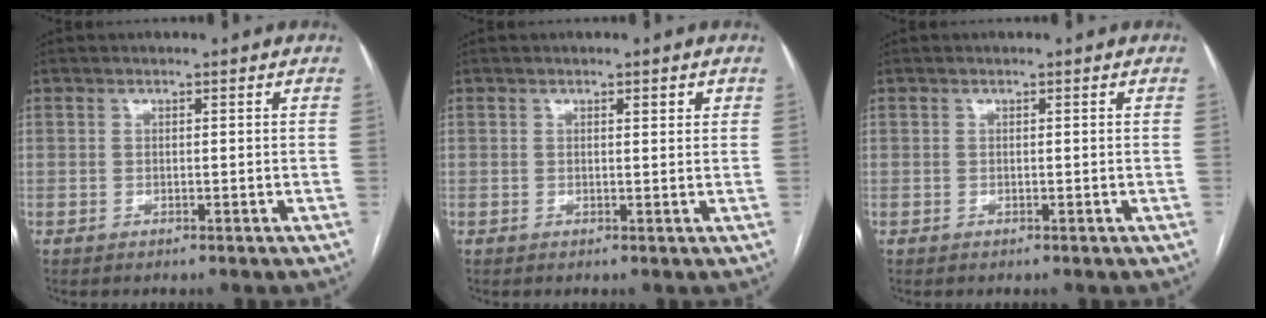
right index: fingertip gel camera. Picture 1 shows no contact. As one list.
[{"total": 1.5, "force": [0.8, 0.4, 1.2], "torque": [-0.014, -0.001, 0.009]}, {"total": 0.0}]